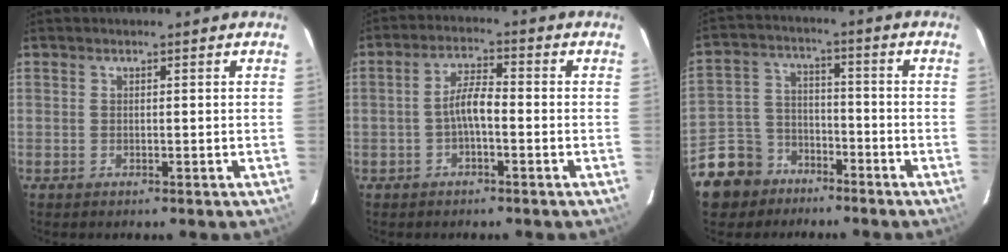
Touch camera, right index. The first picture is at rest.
{"total": 4.3, "force": [-1.4, 1.2, 3.9], "torque": [-0.078, 0.013, -0.028]}
{"total": 10.8, "force": [-7.2, 7.8, 2.1], "torque": [-0.075, 0.030, -0.116]}